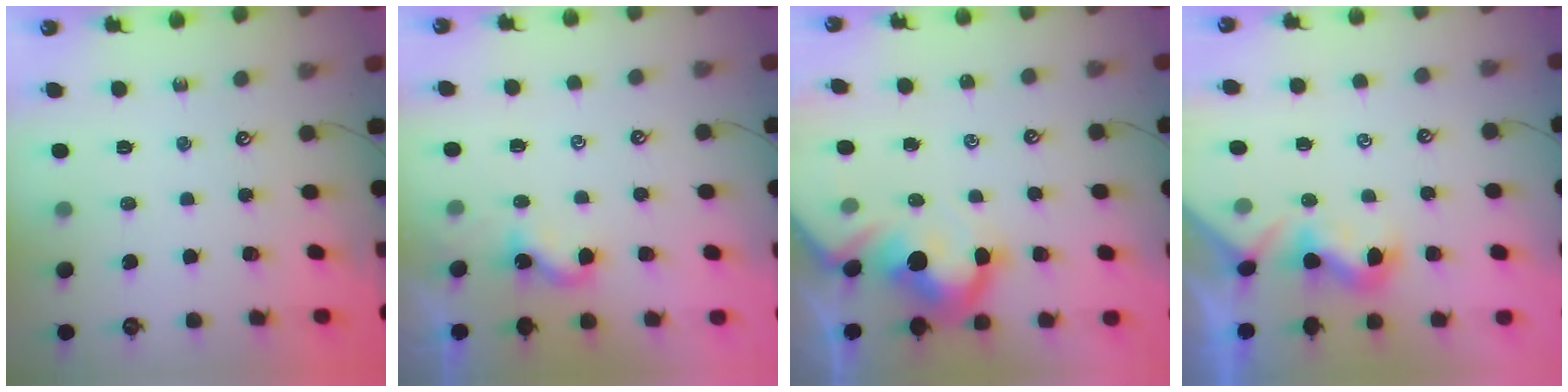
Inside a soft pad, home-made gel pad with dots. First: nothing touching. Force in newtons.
{"total": 1.6, "press": 1.6, "slide": 0.2}
{"total": 9.5, "press": 9.4, "slide": 1.4}
{"total": 1.4, "press": 1.3, "slide": 0.5}